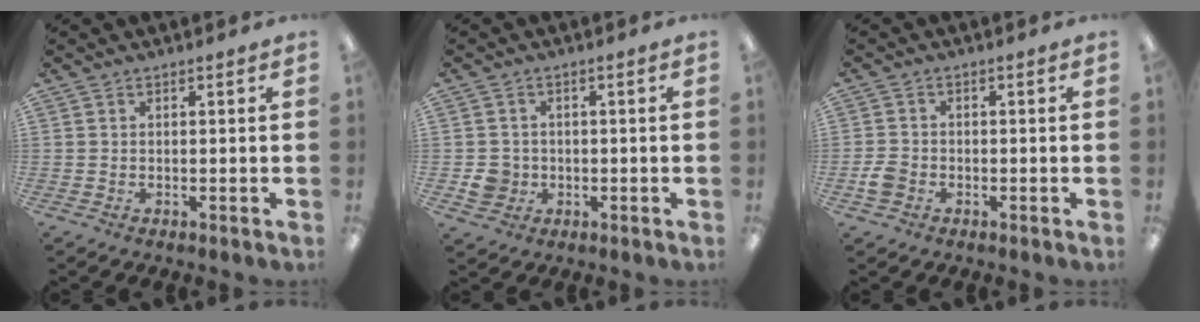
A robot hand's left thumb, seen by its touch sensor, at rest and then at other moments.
{"total": 4.5, "force": [-0.7, 4.3, 1.2], "torque": [-0.022, 0.005, -0.011]}
{"total": 3.3, "force": [-1.2, 2.6, 1.6], "torque": [-0.024, 0.008, -0.022]}